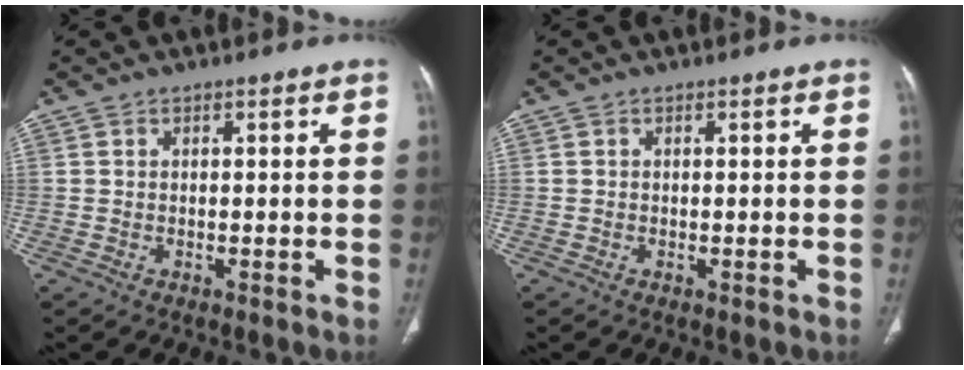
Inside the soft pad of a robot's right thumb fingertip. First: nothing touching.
{"total": 0.0}